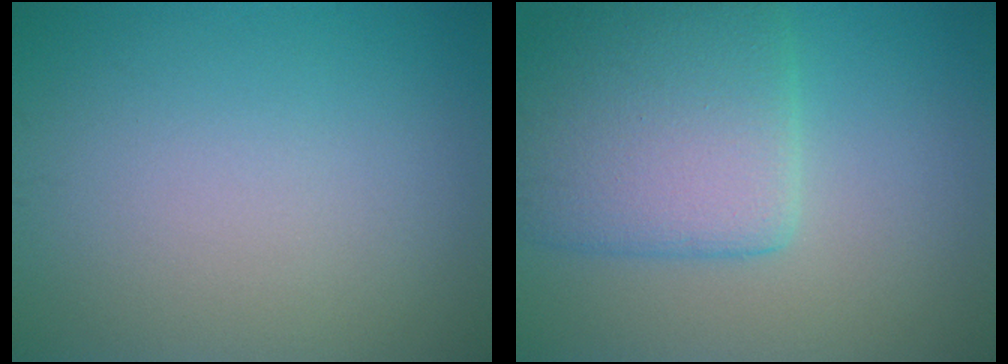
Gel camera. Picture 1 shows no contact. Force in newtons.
{"total": 7.2, "press": 7.2, "slide": 0.5}